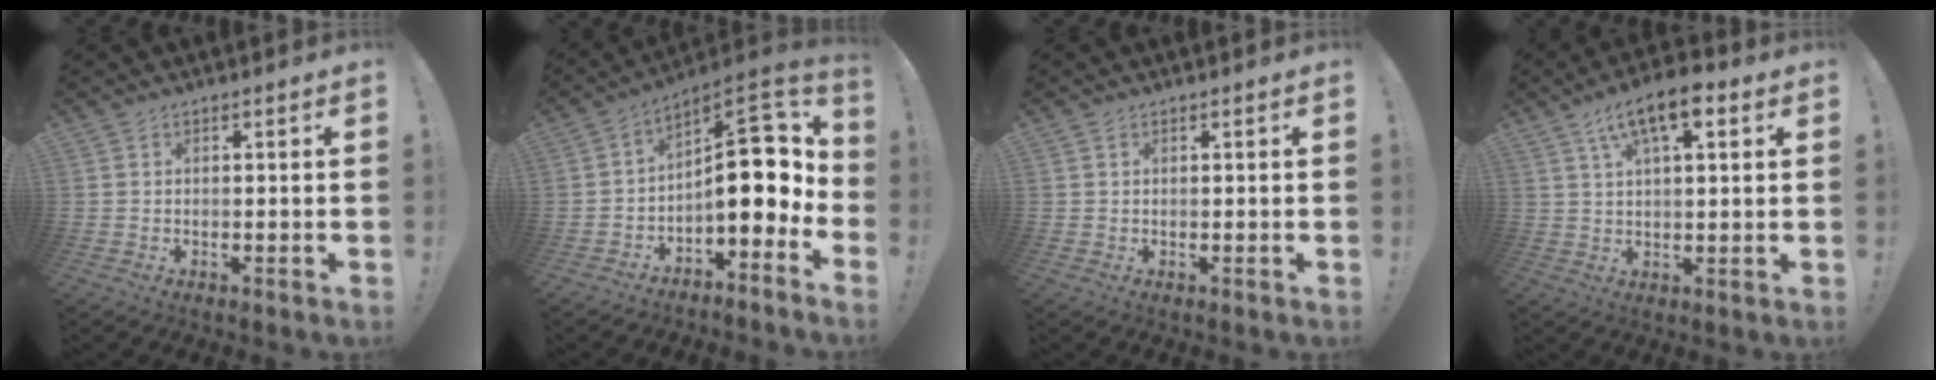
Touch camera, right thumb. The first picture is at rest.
{"total": 15.5, "force": [0.4, 7.5, 13.5], "torque": [-0.169, -0.009, 0.012]}
{"total": 0.0}
{"total": 10.8, "force": [5.2, 4.0, 8.6], "torque": [-0.135, -0.015, 0.091]}